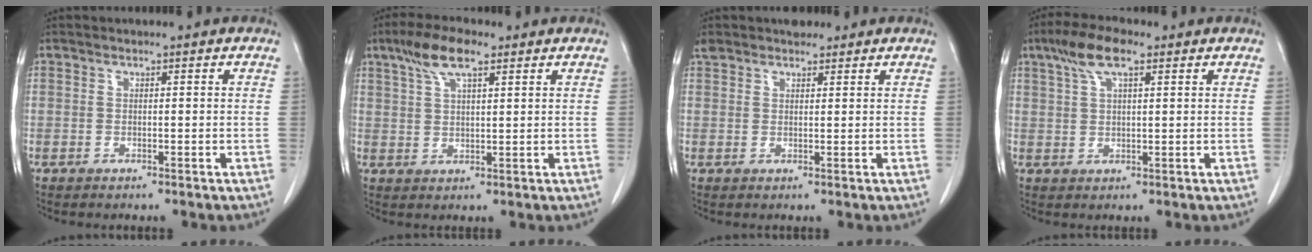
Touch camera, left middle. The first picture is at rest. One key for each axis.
{"total": 6.8, "fx": 4.2, "fy": 1.7, "fz": 5.0, "tx": -0.108, "ty": 0.017, "tz": 0.080}
{"total": 3.1, "fx": 2.7, "fy": 1.4, "fz": 0.7, "tx": -0.015, "ty": 0.015, "tz": 0.045}
{"total": 6.3, "fx": 3.7, "fy": 1.6, "fz": 4.9, "tx": -0.104, "ty": 0.020, "tz": 0.068}